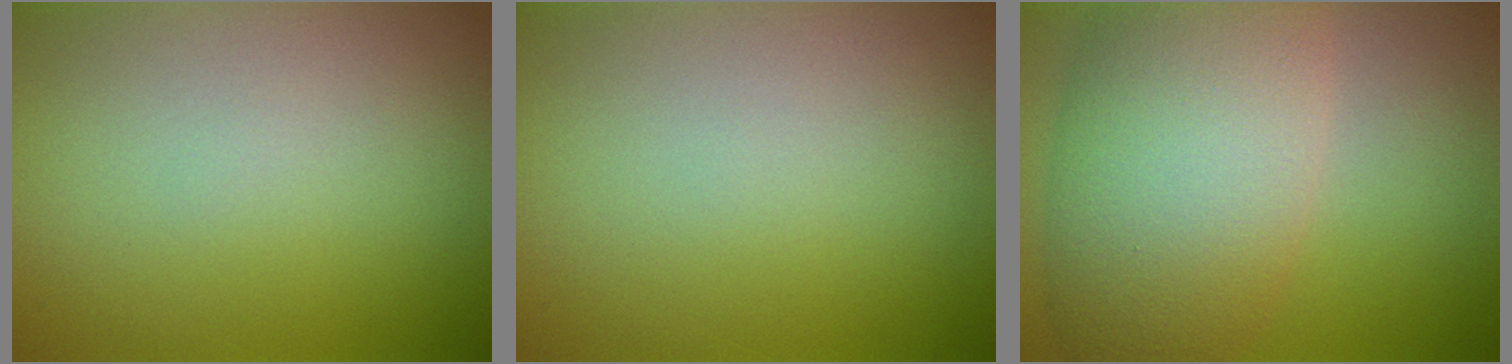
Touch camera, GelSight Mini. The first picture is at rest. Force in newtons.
{"total": 0.0}
{"total": 10.1, "press": 10.0, "slide": 0.5}